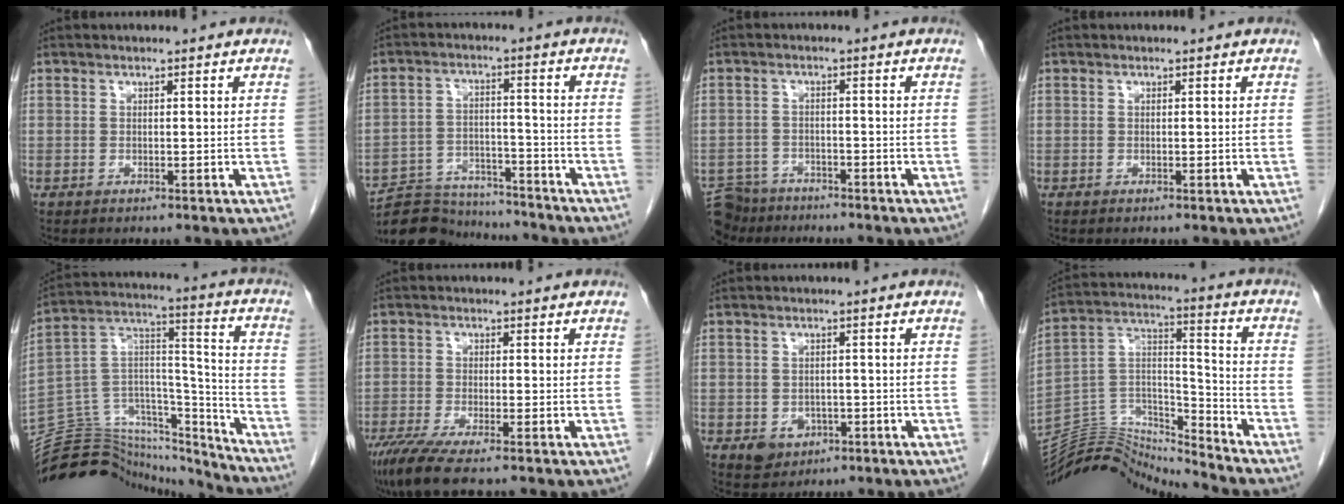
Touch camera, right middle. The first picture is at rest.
{"total": 11.8, "force": [-11.4, 2.6, 1.5], "torque": [-0.018, 0.018, -0.179]}
{"total": 6.5, "force": [-5.7, 3.2, 0.1], "torque": [-0.003, 0.003, -0.096]}
{"total": 0.0}
{"total": 25.9, "force": [-24.5, 6.4, 5.7], "torque": [-0.127, 0.044, -0.380]}
{"total": 7.0, "force": [-5.2, 0.6, 4.7], "torque": [-0.083, -0.019, -0.092]}
{"total": 3.7, "force": [-1.5, 3.0, 1.5], "torque": [-0.019, 0.003, -0.013]}
{"total": 14.6, "force": [-14.6, 0.3, -0.1], "torque": [0.002, 0.062, -0.265]}